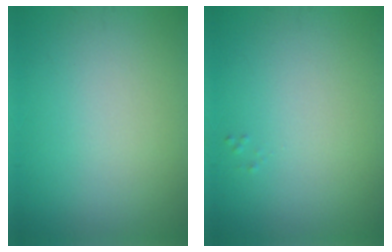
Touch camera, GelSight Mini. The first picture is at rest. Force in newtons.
{"total": 0.0}